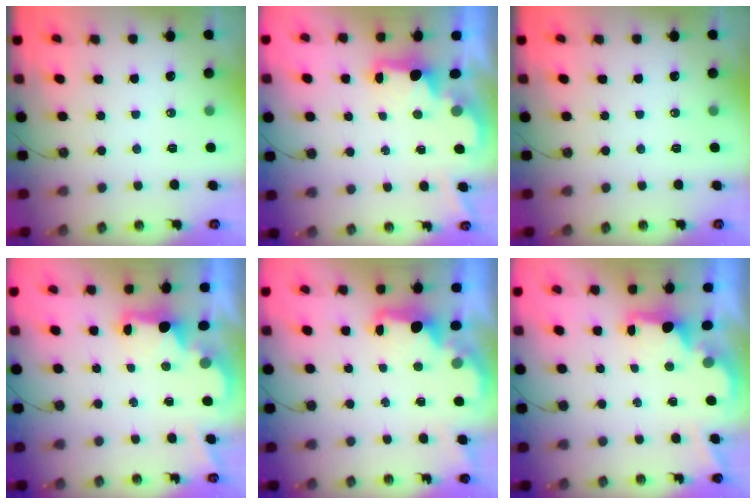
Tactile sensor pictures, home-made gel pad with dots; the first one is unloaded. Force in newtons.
{"total": 2.1, "press": 1.9, "slide": 0.8}
{"total": 0.0}
{"total": 2.1, "press": 2.0, "slide": 0.8}
{"total": 2.0, "press": 1.8, "slide": 0.8}
{"total": 2.1, "press": 1.9, "slide": 0.8}